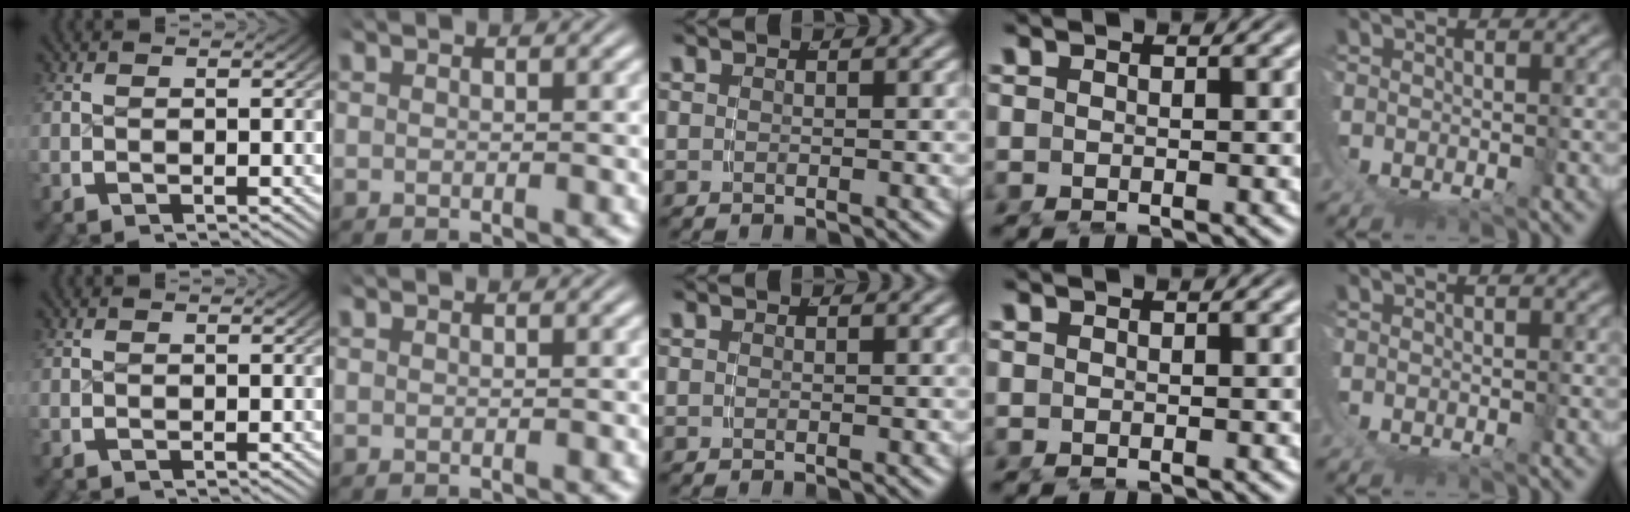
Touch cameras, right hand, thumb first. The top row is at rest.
{}